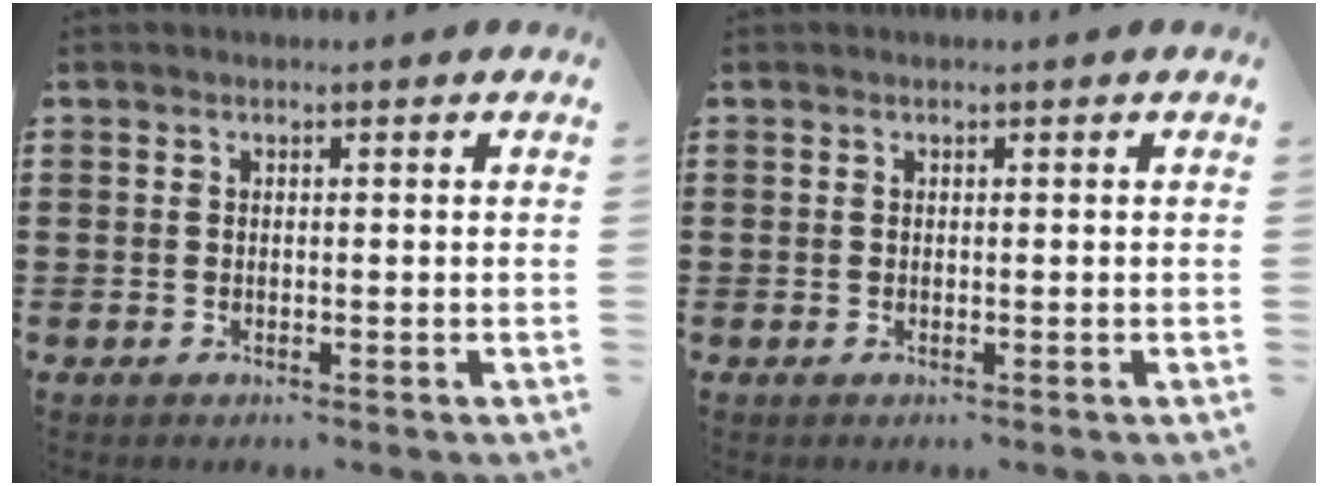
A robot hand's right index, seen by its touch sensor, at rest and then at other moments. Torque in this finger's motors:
{"motor_torque": [0.04, 0.03, 0.00, 0.00]}